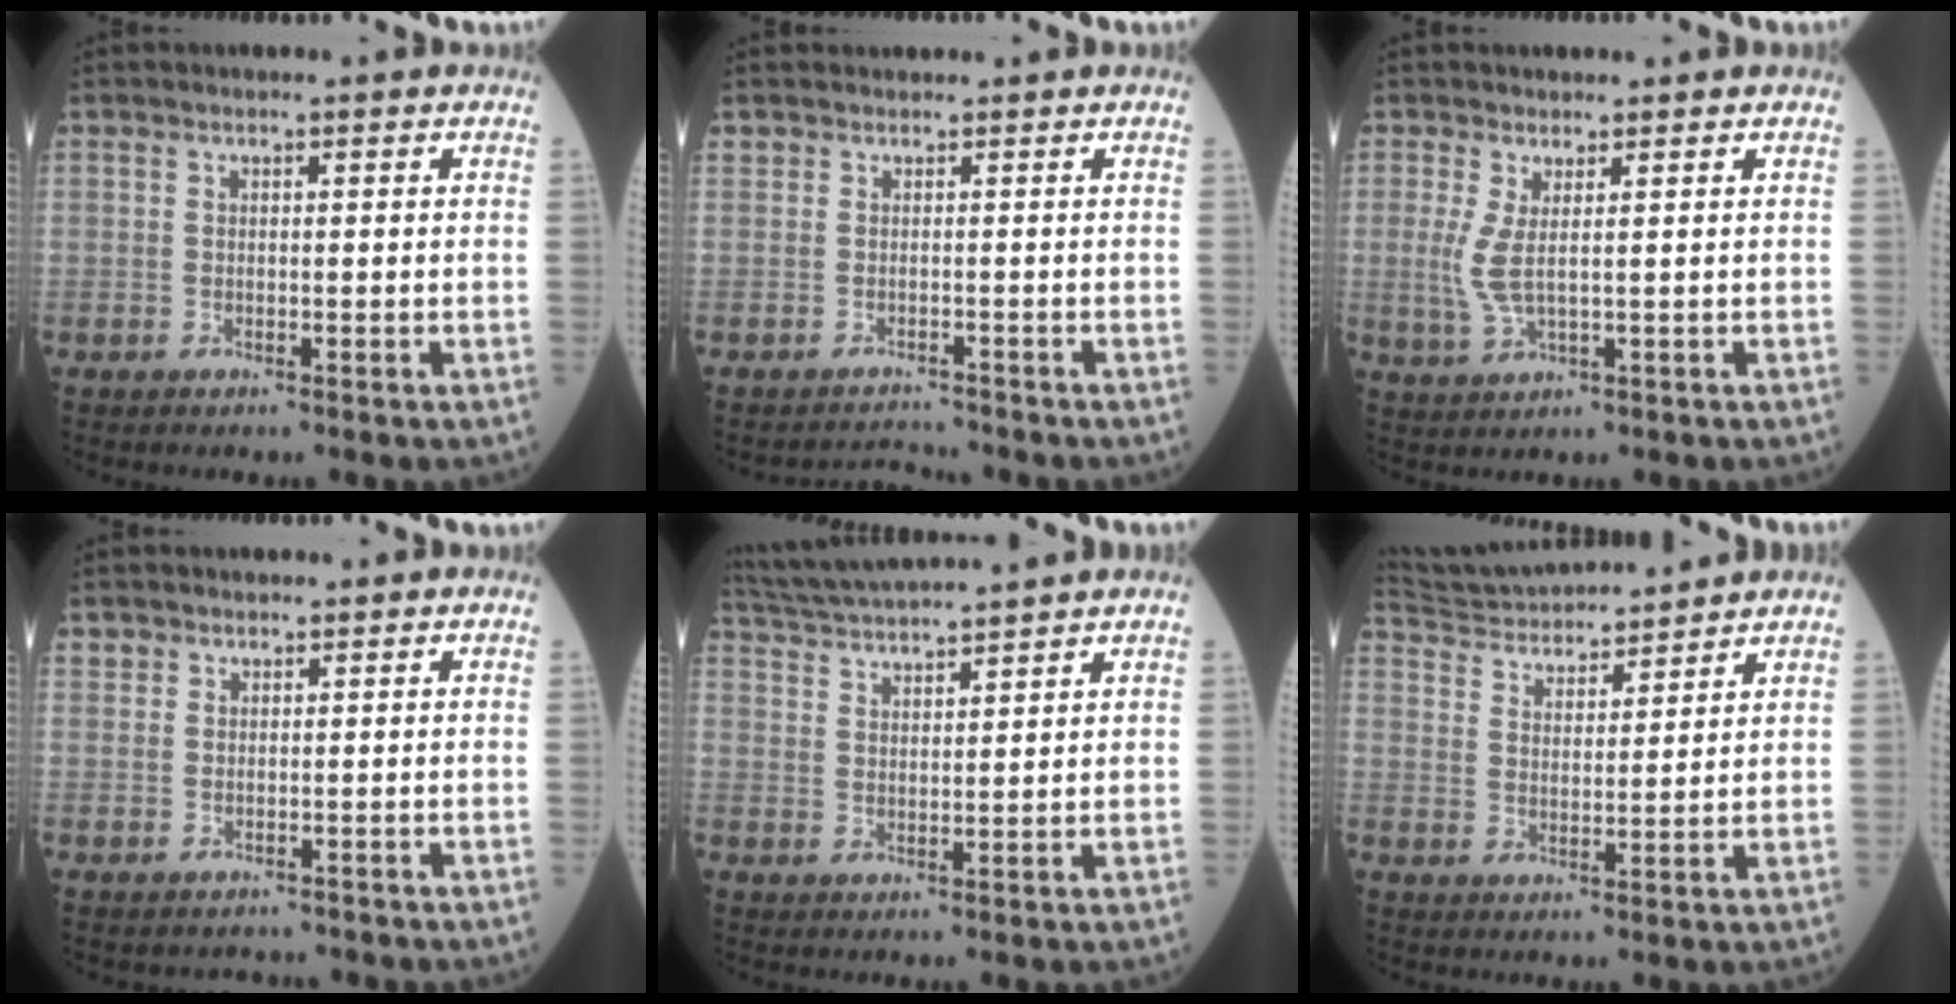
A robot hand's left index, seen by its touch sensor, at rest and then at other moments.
{"total": 1.7, "force": [-1.3, 0.2, -1.1], "torque": [0.014, -0.003, -0.015]}
{"total": 3.5, "force": [0.5, 0.6, 3.4], "torque": [-0.087, -0.007, 0.021]}
{"total": 1.1, "force": [-0.3, 1.1, -0.2], "torque": [0.000, 0.006, -0.003]}
{"total": 11.1, "force": [10.3, -1.0, 4.0], "torque": [-0.083, 0.026, 0.169]}
{"total": 12.4, "force": [12.0, 0.6, 3.1], "torque": [-0.071, 0.020, 0.204]}